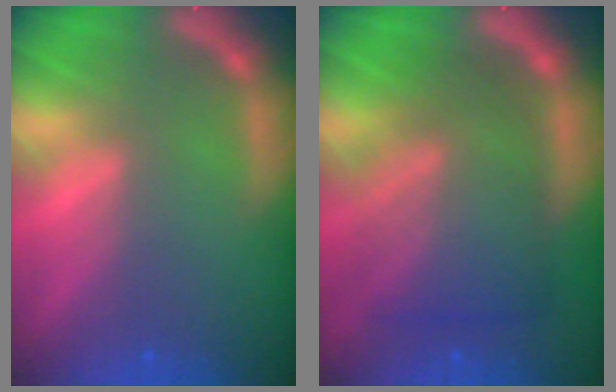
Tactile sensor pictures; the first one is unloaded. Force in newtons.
{"total": 9.1}